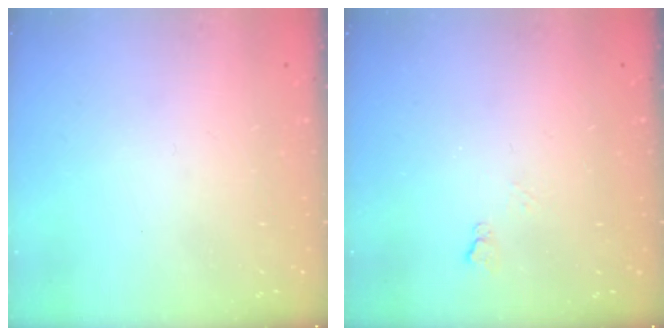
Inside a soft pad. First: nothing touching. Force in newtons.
{"total": 4.2, "press": 4.1, "slide": 0.7}